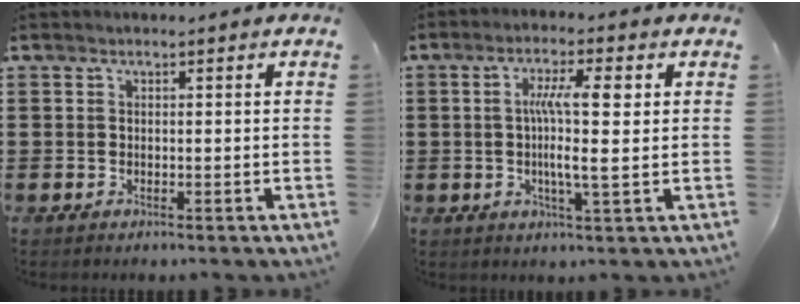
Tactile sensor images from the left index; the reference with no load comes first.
{"total": 7.9, "force": [1.1, 1.0, 7.7], "torque": [-0.137, 0.000, 0.011]}